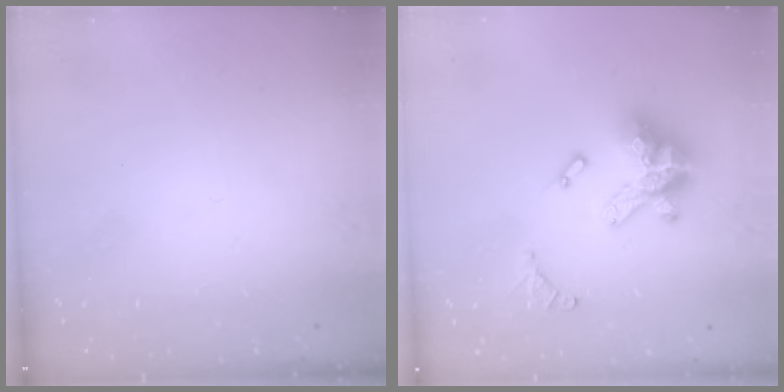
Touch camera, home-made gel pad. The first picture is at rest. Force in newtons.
{"total": 15.9, "press": 15.8, "slide": 2.0}